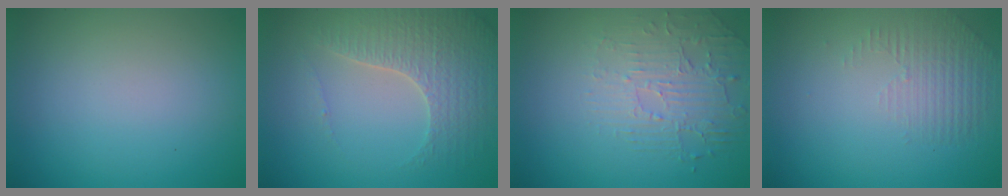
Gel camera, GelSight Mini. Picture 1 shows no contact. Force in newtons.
{"total": 3.8, "press": 3.7, "slide": 0.9}
{"total": 2.2, "press": 1.7, "slide": 1.5}
{"total": 1.3, "press": 0.5, "slide": 1.2}